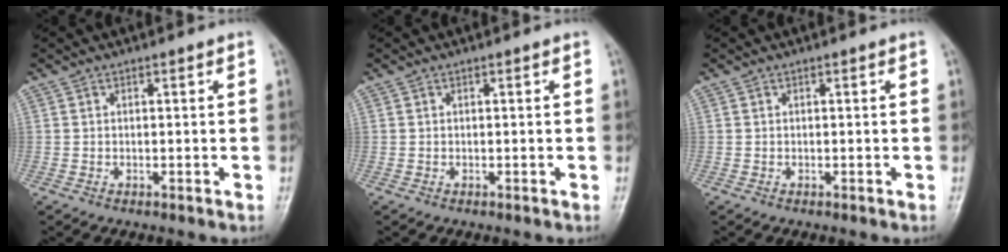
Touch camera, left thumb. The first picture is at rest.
{"total": 0.0}
{"total": 0.0}